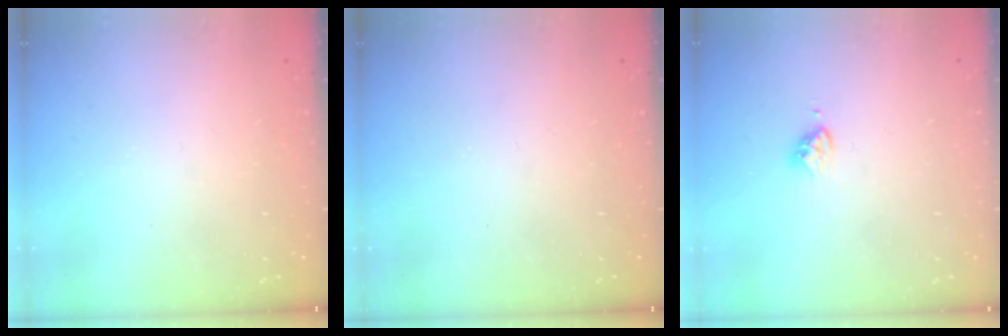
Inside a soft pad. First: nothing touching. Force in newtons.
{"total": 0.0}
{"total": 3.6, "press": 3.5, "slide": 0.7}